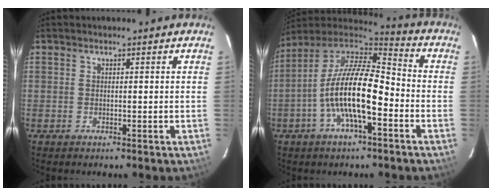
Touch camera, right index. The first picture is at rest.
{"total": 16.5, "force": [-5.0, 5.6, 14.7], "torque": [-0.279, 0.001, -0.104]}